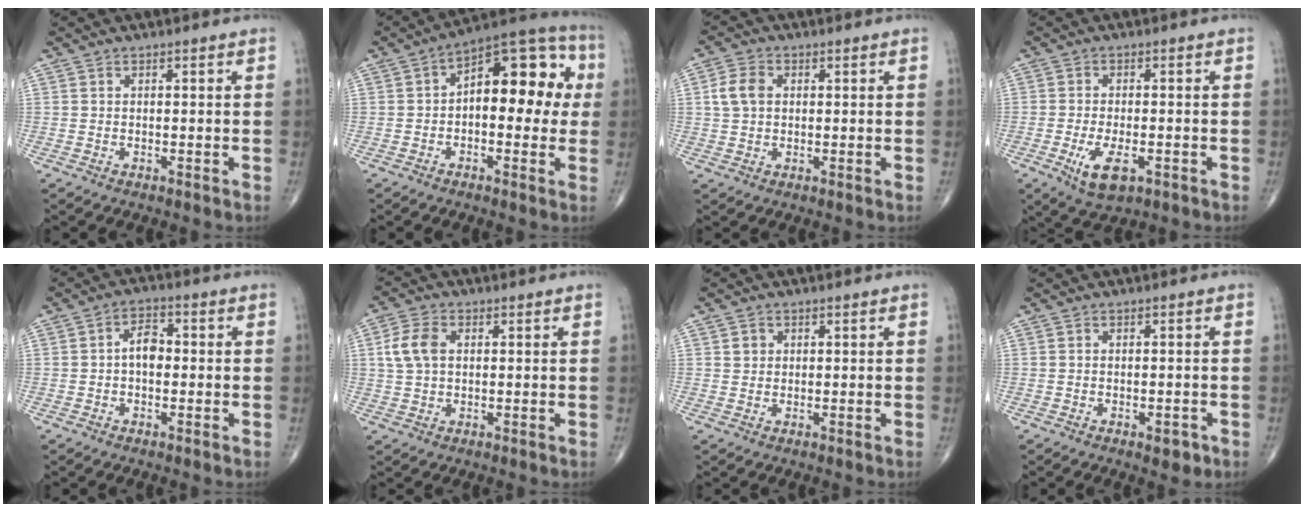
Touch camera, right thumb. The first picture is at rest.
{"total": 15.8, "force": [1.2, 8.3, 13.3], "torque": [-0.141, 0.043, 0.006]}
{"total": 4.9, "force": [0.9, 3.6, 3.3], "torque": [-0.064, 0.006, 0.013]}
{"total": 6.6, "force": [-2.6, 2.9, 5.3], "torque": [-0.098, -0.004, -0.038]}
{"total": 4.5, "force": [-0.2, 2.8, 3.5], "torque": [-0.048, 0.014, -0.012]}
{"total": 6.0, "force": [1.1, 4.0, 4.3], "torque": [-0.092, 0.008, 0.019]}
{"total": 1.2, "force": [0.5, 1.0, 0.4], "torque": [-0.001, -0.001, 0.008]}
{"total": 2.6, "force": [-1.4, 1.2, 1.9], "torque": [-0.015, 0.002, -0.014]}